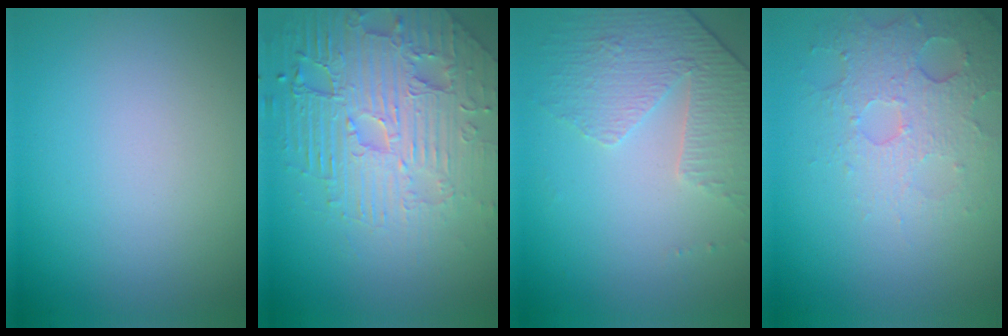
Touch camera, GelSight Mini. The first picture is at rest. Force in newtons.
{"total": 8.1, "press": 5.9, "slide": 5.5}
{"total": 4.7, "press": 3.2, "slide": 3.4}
{"total": 5.0, "press": 3.3, "slide": 3.8}